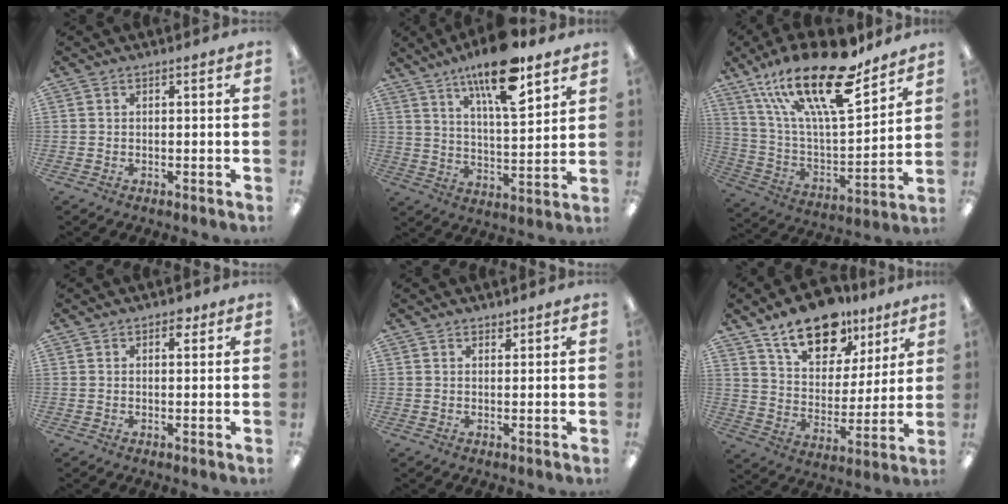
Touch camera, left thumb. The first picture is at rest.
{"total": 17.0, "force": [11.5, 5.1, 11.4], "torque": [-0.190, -0.055, 0.187]}
{"total": 25.3, "force": [17.5, 7.8, 16.5], "torque": [-0.299, -0.104, 0.299]}
{"total": 2.5, "force": [1.6, 1.5, 1.2], "torque": [-0.001, -0.005, 0.022]}
{"total": 1.4, "force": [1.3, 0.6, 0.2], "torque": [0.005, -0.004, 0.023]}
{"total": 17.2, "force": [12.4, 8.9, 8.0], "torque": [-0.127, -0.068, 0.219]}